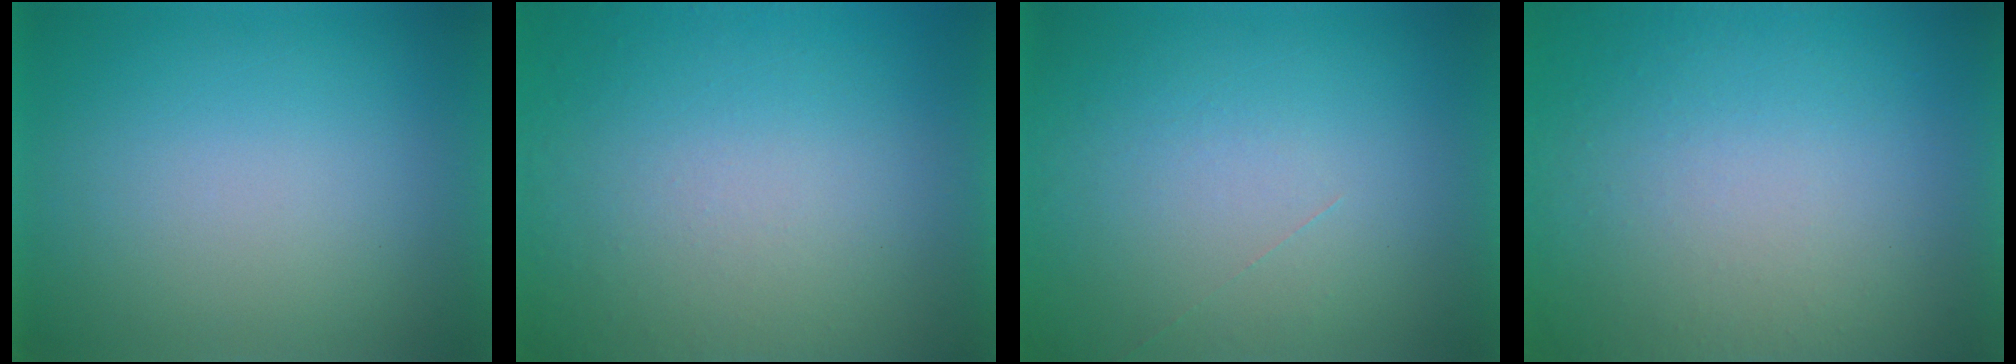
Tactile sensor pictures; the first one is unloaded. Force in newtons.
{"total": 8.4}
{"total": 1.1}
{"total": 9.4}